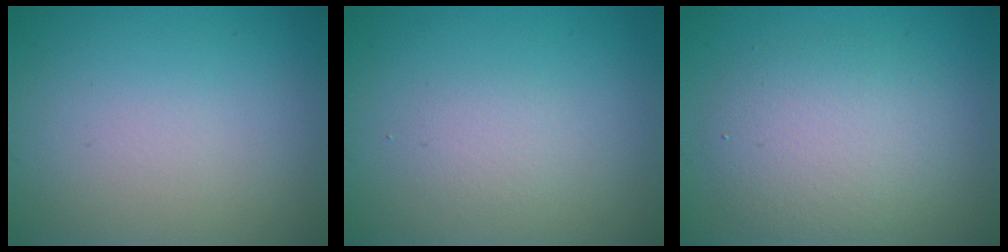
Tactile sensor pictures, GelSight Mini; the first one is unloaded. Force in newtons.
{"total": 1.3, "press": 1.3, "slide": 0.1}
{"total": 4.5, "press": 4.5, "slide": 0.1}